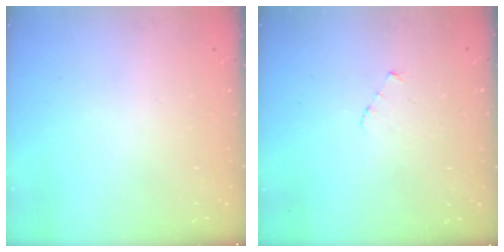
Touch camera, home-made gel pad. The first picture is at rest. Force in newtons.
{"total": 3.0, "press": 3.0, "slide": 0.3}